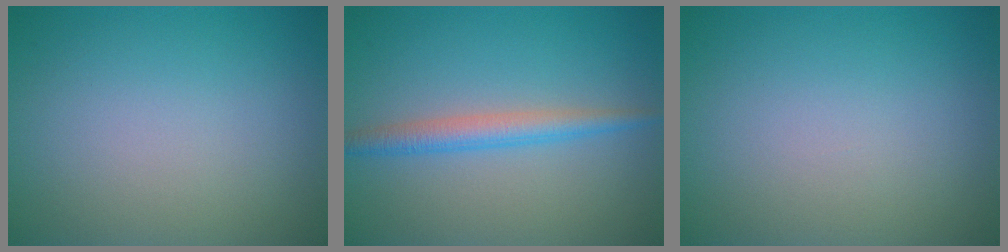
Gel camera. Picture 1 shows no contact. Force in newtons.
{"total": 2.7, "press": 2.7, "slide": 0.1}
{"total": 0.0}